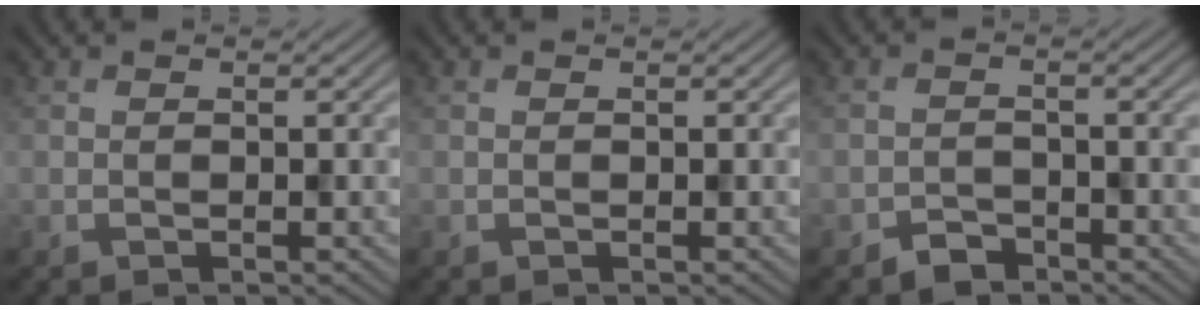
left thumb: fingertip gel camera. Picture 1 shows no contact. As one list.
[{"total": 0.0}, {"total": 2.1, "force": [-1.8, 1.0, 0.4], "torque": [-0.006, 0.004, -0.040]}]